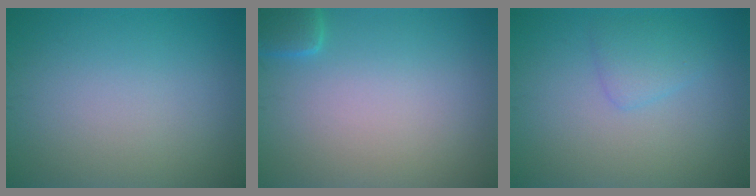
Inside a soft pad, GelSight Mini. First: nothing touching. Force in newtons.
{"total": 1.9, "press": 1.9, "slide": 0.2}
{"total": 1.8, "press": 1.8, "slide": 0.1}